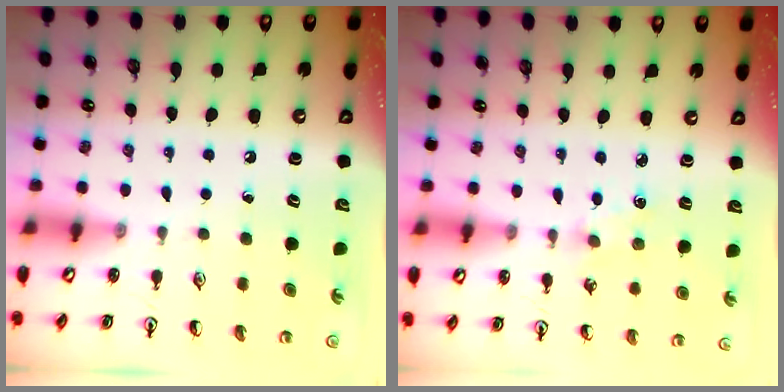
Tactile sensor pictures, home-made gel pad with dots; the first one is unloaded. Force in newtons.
{"total": 2.5, "press": 2.5, "slide": 0.4}